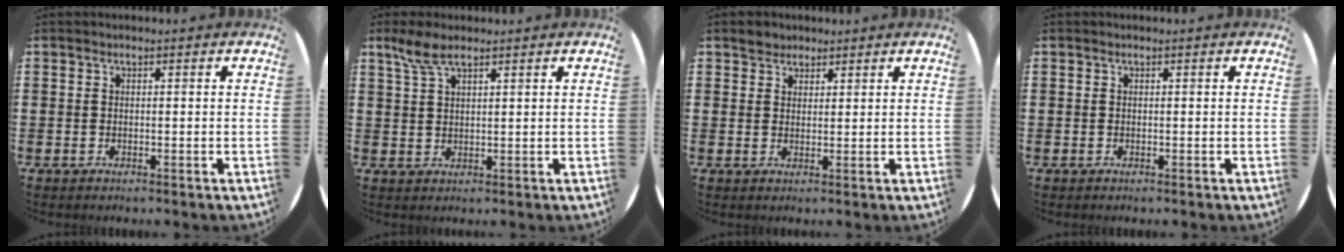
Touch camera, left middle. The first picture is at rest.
{"total": 4.0, "force": [2.8, 1.2, 2.6], "torque": [-0.058, 0.005, 0.052]}
{"total": 2.2, "force": [2.0, 1.1, -0.1], "torque": [0.005, 0.002, 0.038]}
{"total": 0.0}